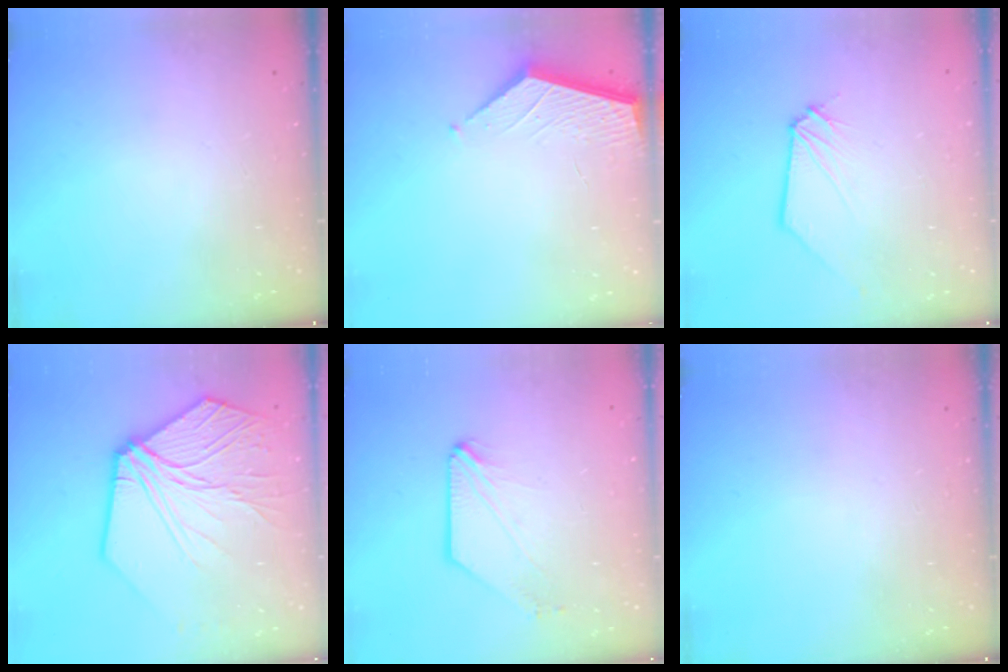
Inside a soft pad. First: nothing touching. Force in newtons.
{"total": 2.1, "press": 2.1, "slide": 0.2}
{"total": 0.0}
{"total": 14.2, "press": 14.1, "slide": 2.0}
{"total": 0.0}
{"total": 0.0}